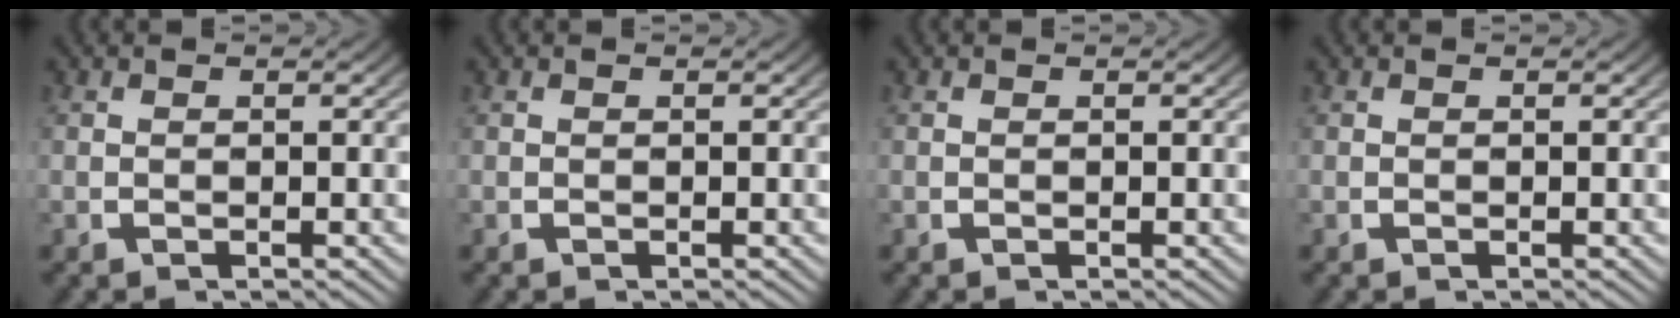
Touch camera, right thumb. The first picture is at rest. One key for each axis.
{"total": 0.0}
{"total": 0.0}
{"total": 0.0}